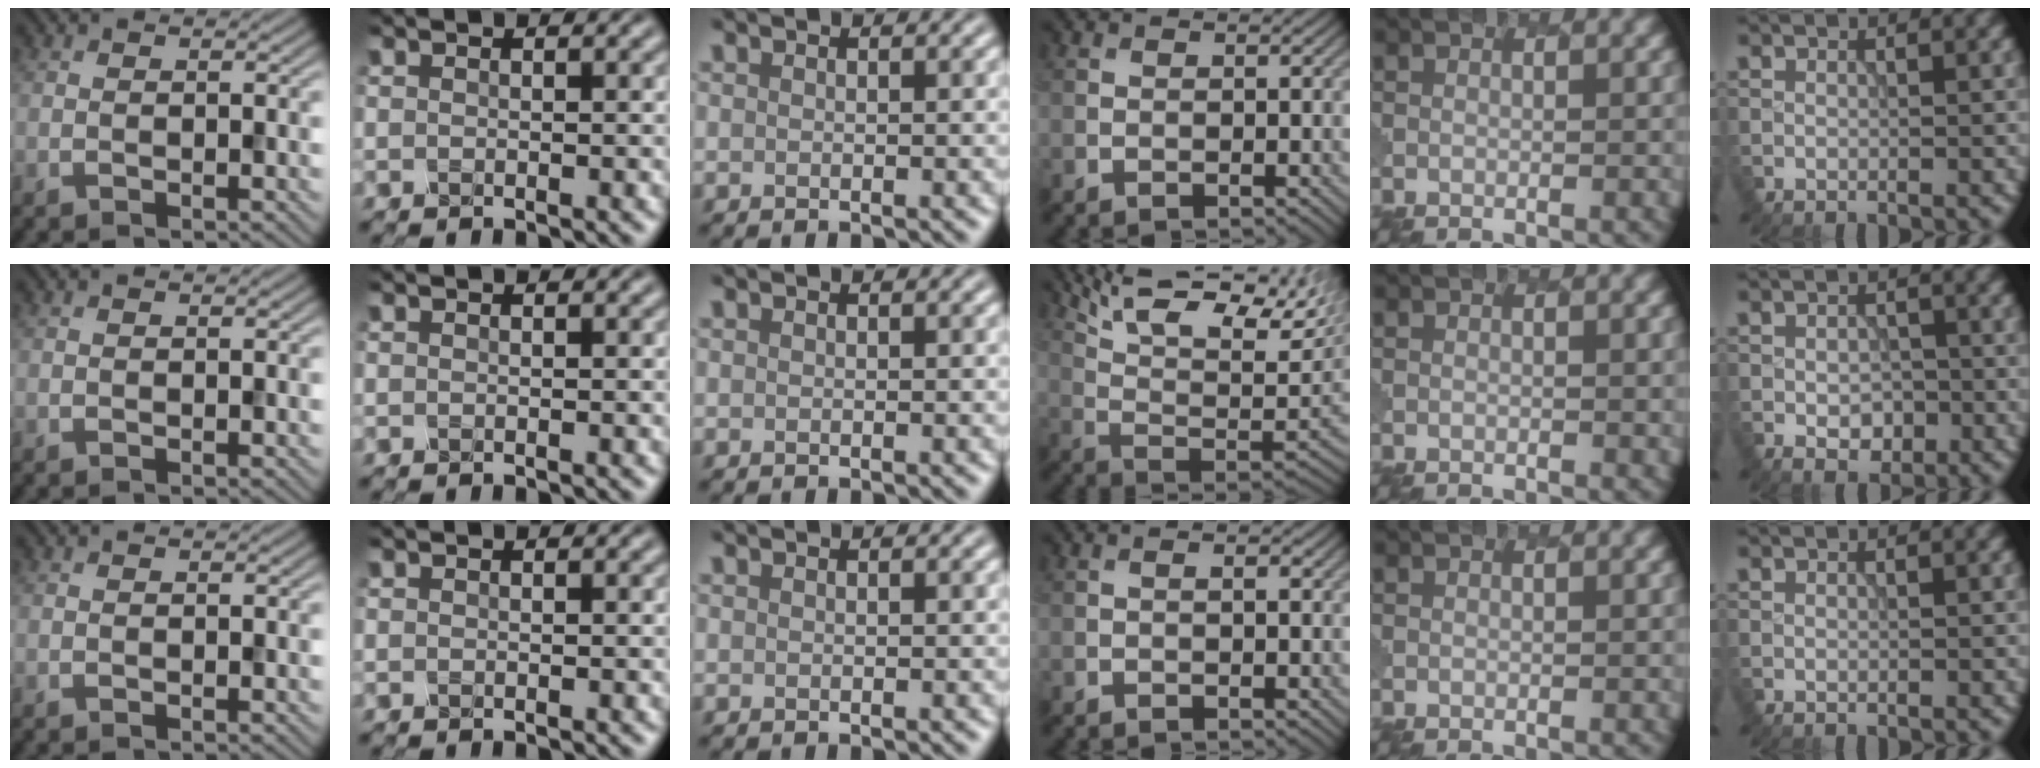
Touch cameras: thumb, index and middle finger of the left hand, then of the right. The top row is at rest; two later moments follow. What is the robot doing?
{"motion": "dispense", "object": "oil cruet"}